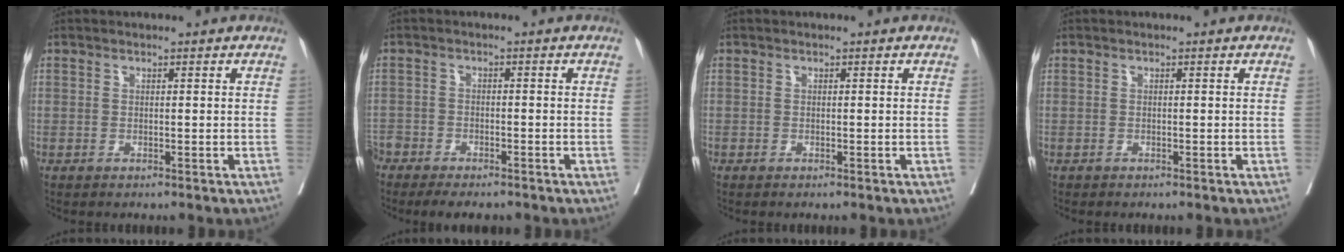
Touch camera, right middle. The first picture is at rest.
{"total": 9.6, "force": [-7.8, 3.8, 4.2], "torque": [-0.089, -0.005, -0.117]}
{"total": 0.0}
{"total": 0.0}